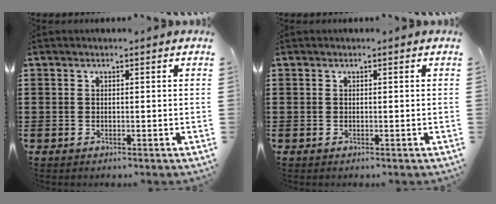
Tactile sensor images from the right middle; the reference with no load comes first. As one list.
[{"total": 0.0}]